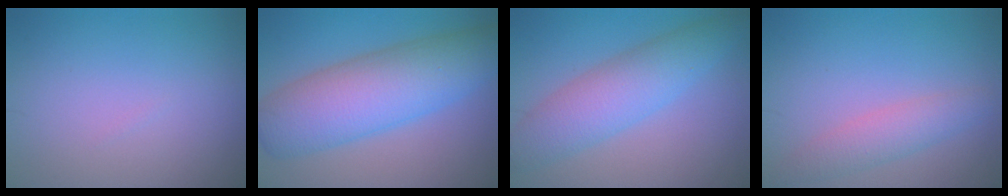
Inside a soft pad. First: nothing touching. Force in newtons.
{"total": 9.3, "press": 9.3, "slide": 0.3}
{"total": 5.6, "press": 5.6, "slide": 0.1}
{"total": 2.7, "press": 2.6, "slide": 0.2}